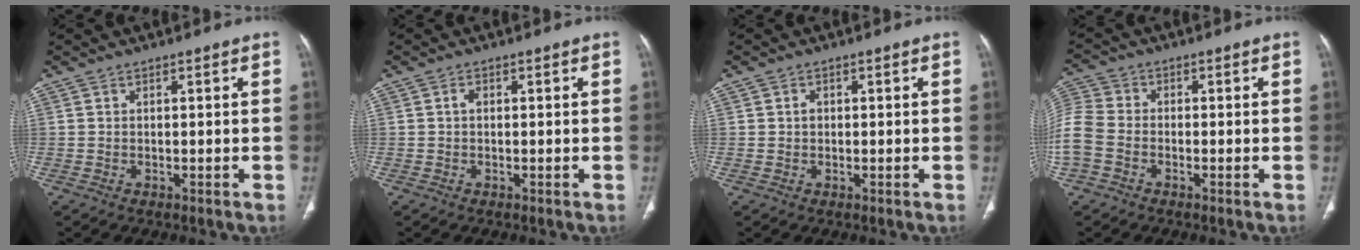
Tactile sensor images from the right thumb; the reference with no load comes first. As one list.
[{"total": 1.0, "force": [0.0, 0.6, 0.7], "torque": [-0.010, 0.002, -0.003]}, {"total": 1.3, "force": [0.1, 1.1, 0.5], "torque": [-0.003, 0.003, 0.000]}, {"total": 10.9, "force": [-2.9, 8.3, 6.4], "torque": [-0.173, 0.014, -0.062]}]